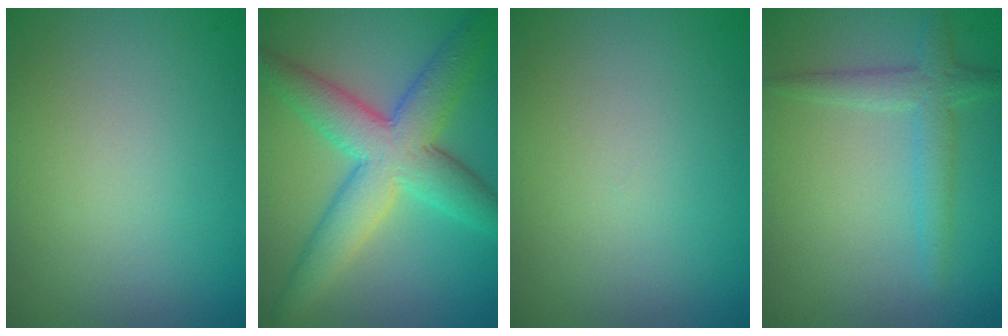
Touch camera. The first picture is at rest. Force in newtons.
{"total": 7.8, "press": 7.8, "slide": 0.2}
{"total": 0.0}
{"total": 2.6, "press": 2.6, "slide": 0.1}